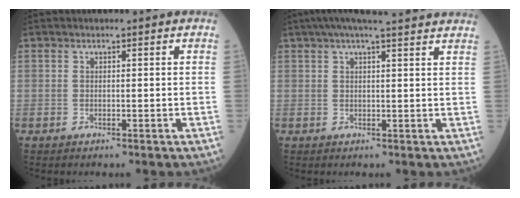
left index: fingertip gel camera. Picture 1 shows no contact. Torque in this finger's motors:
{"motor_torque": [-0.19, -0.27, 0.01, 0.03]}